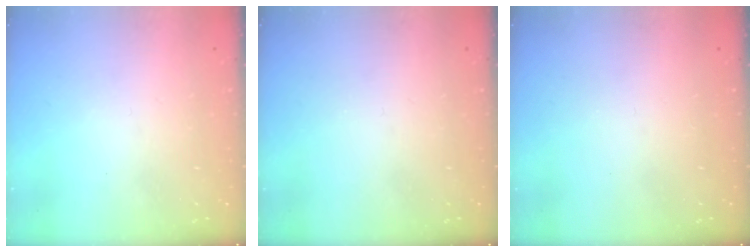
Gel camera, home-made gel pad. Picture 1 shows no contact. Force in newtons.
{"total": 0.0}
{"total": 0.0}